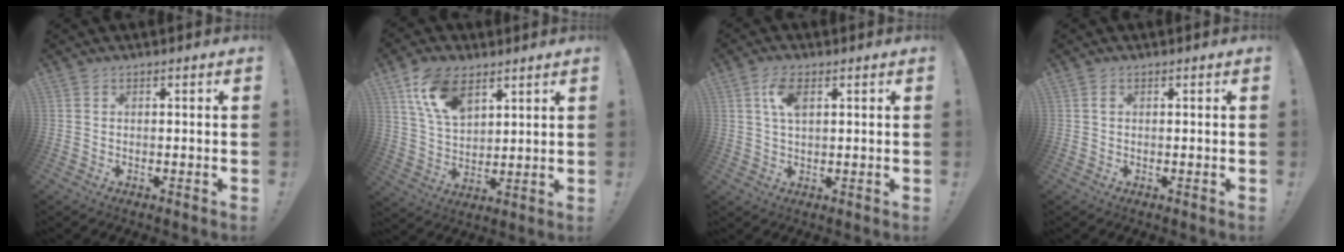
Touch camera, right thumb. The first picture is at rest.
{"total": 12.9, "force": [7.6, 7.4, 7.5], "torque": [-0.134, -0.024, 0.146]}
{"total": 6.0, "force": [1.9, 3.0, 4.8], "torque": [-0.084, 0.001, 0.032]}
{"total": 0.6, "force": [0.0, 0.3, 0.5], "torque": [-0.012, 0.004, -0.001]}